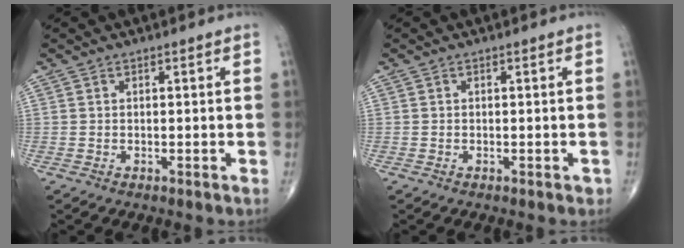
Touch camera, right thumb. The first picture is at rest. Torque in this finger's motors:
{"motor_torque": [0.19, 0.46, -0.10, 0.00, 0.02]}